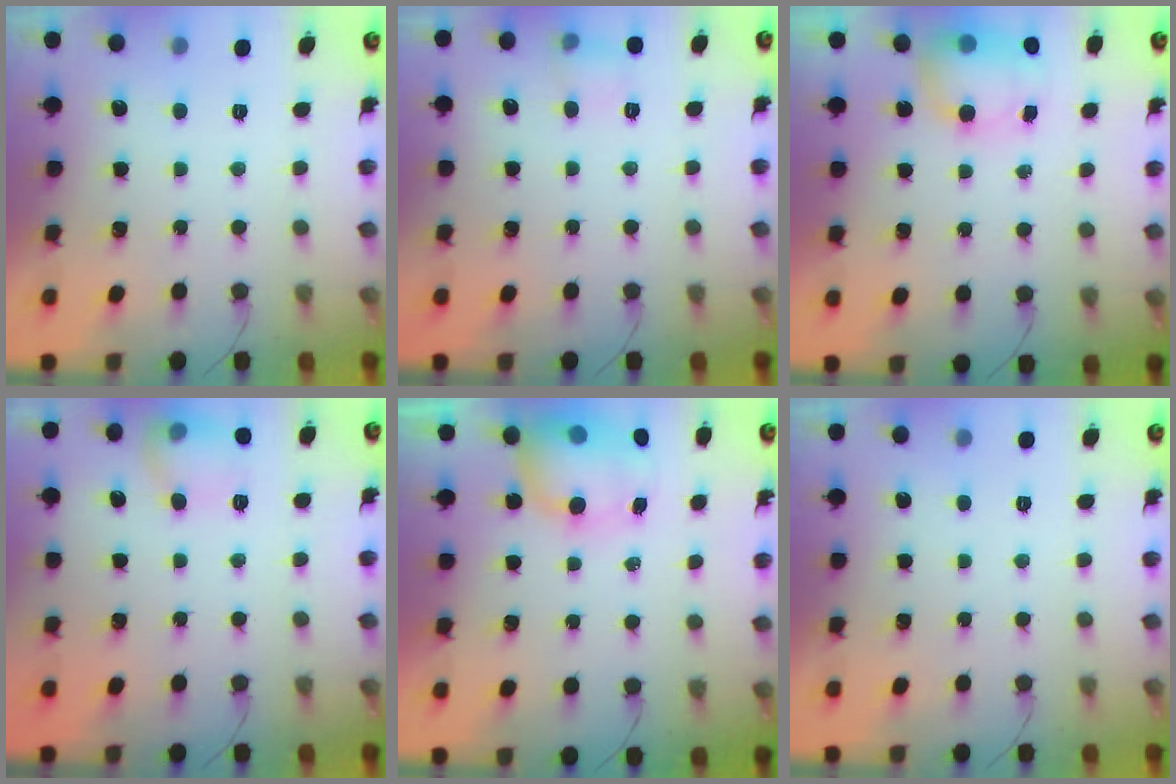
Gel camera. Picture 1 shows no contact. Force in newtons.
{"total": 6.1, "press": 5.9, "slide": 1.5}
{"total": 7.4, "press": 7.2, "slide": 1.9}
{"total": 10.0, "press": 10.0, "slide": 0.7}
{"total": 8.1, "press": 8.0, "slide": 1.7}
{"total": 0.0}